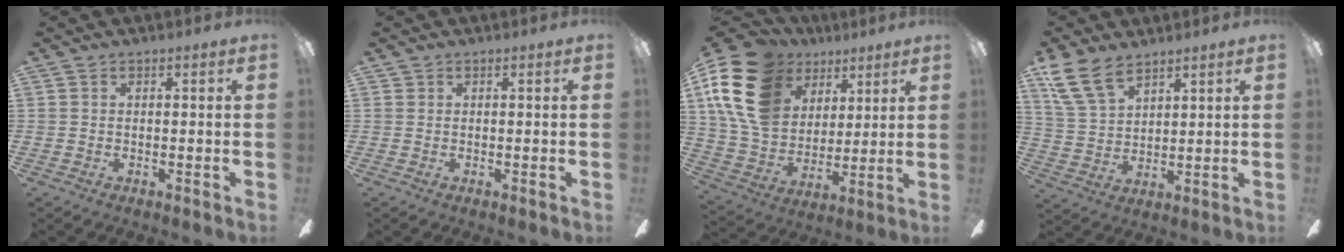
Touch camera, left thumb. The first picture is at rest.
{"total": 0.0}
{"total": 20.3, "force": [9.2, 14.4, 10.9], "torque": [-0.243, -0.028, 0.173]}
{"total": 10.7, "force": [8.0, 4.9, 5.1], "torque": [-0.130, -0.026, 0.156]}